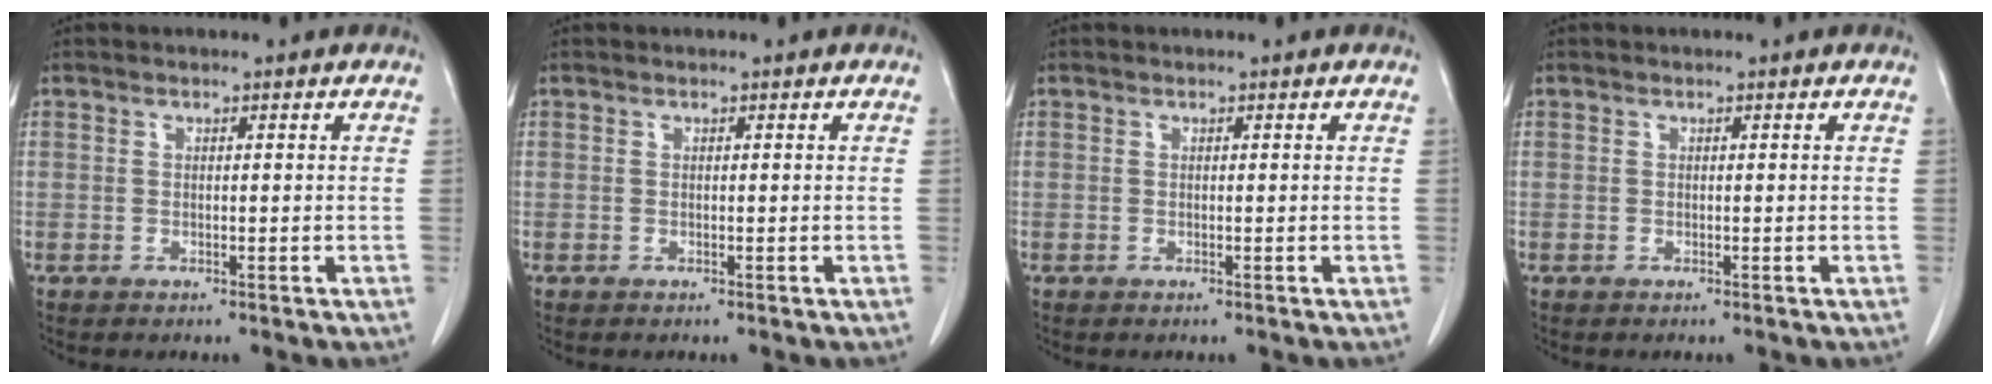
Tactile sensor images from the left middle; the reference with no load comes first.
{"total": 0.0}
{"total": 0.0}
{"total": 0.0}